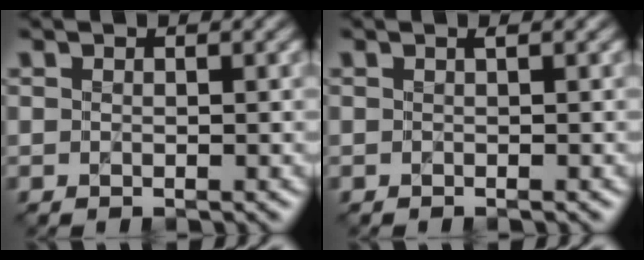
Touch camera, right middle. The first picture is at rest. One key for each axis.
{"total": 0.9, "fx": 0.0, "fy": 0.2, "fz": 0.9, "tx": -0.009, "ty": 0.002, "tz": -0.003}